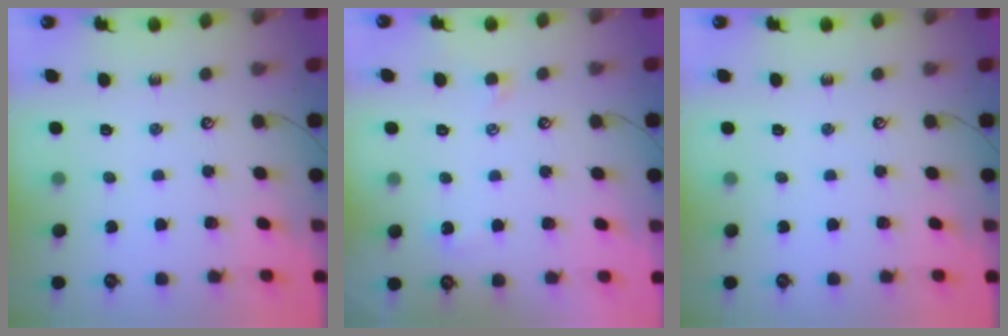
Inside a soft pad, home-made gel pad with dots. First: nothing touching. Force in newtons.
{"total": 0.7, "press": 0.5, "slide": 0.5}
{"total": 0.0}